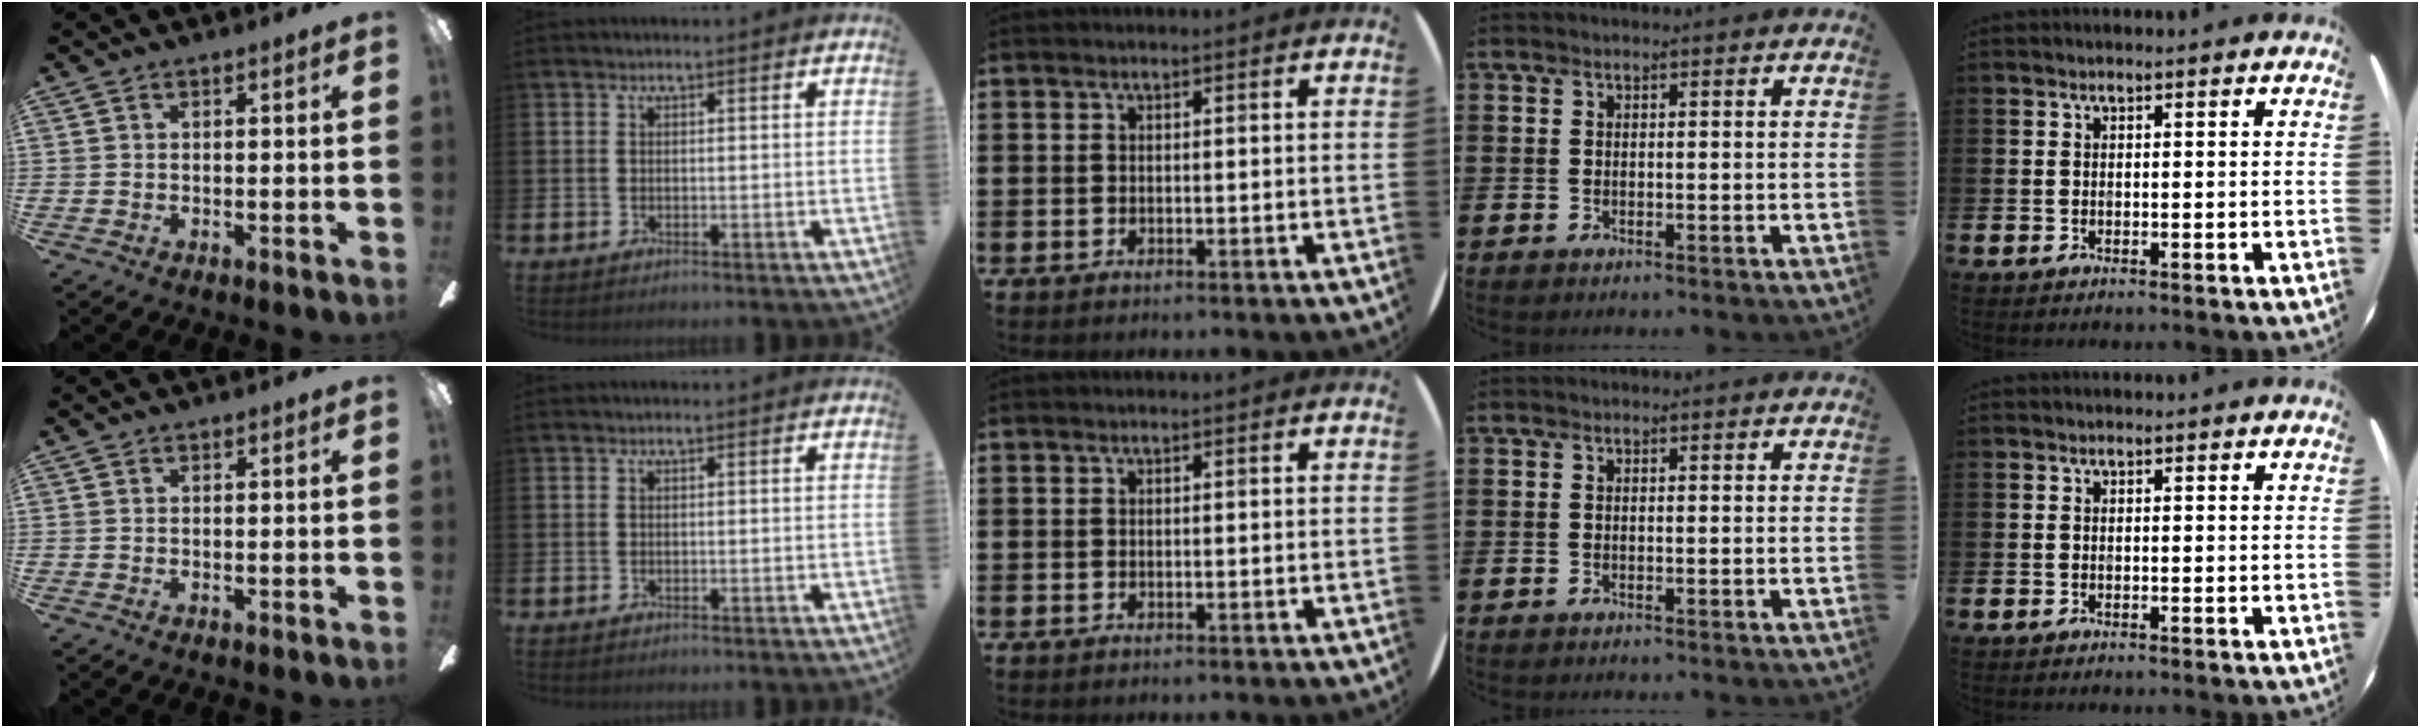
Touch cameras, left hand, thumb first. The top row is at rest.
{}